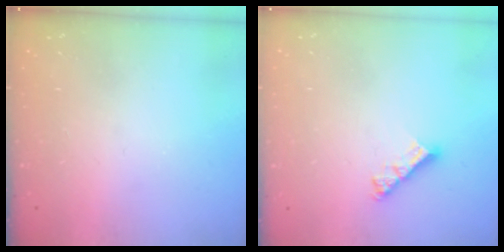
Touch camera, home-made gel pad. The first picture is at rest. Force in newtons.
{"total": 6.0, "press": 6.0, "slide": 0.7}